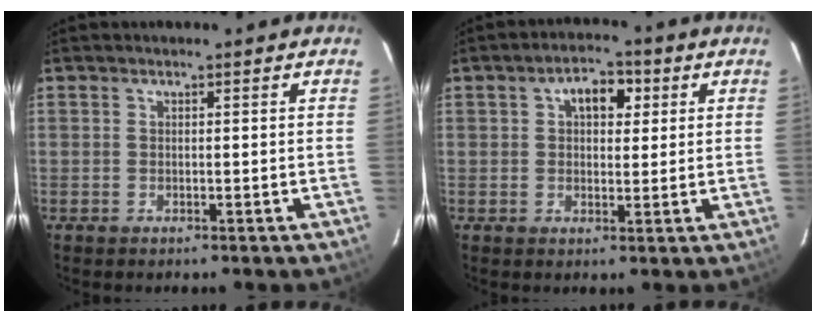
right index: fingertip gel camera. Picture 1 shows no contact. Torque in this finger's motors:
{"motor_torque": [0.10, -0.04, 0.29, 0.05]}